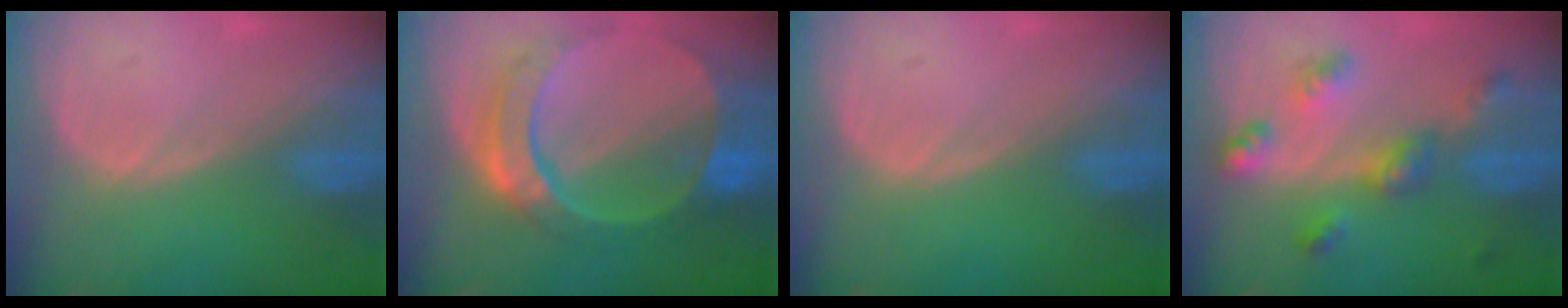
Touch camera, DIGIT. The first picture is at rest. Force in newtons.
{"total": 10.5, "press": 8.9, "slide": 5.6}
{"total": 0.0}
{"total": 6.9, "press": 6.0, "slide": 3.3}